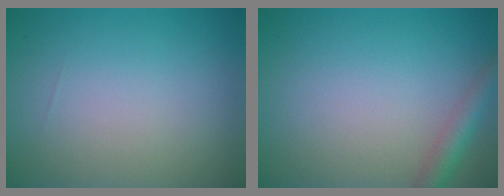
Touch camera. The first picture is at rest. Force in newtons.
{"total": 2.6, "press": 2.6, "slide": 0.1}